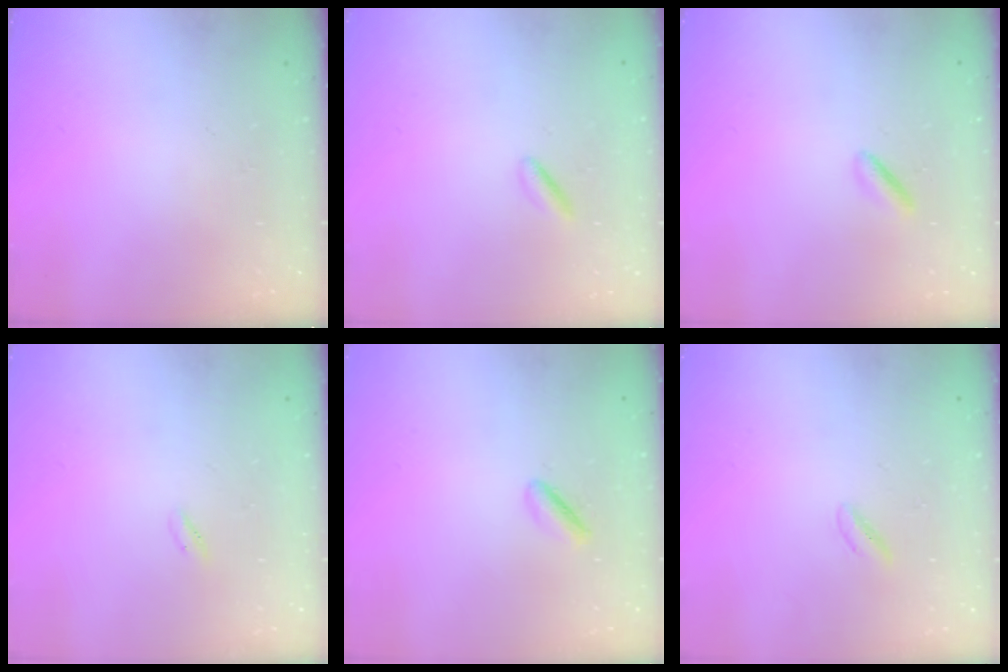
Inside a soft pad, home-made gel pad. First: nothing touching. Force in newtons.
{"total": 0.7, "press": 0.6, "slide": 0.4}
{"total": 1.6, "press": 1.5, "slide": 0.6}
{"total": 0.6, "press": 0.5, "slide": 0.4}
{"total": 1.6, "press": 1.5, "slide": 0.4}
{"total": 0.8, "press": 0.6, "slide": 0.6}